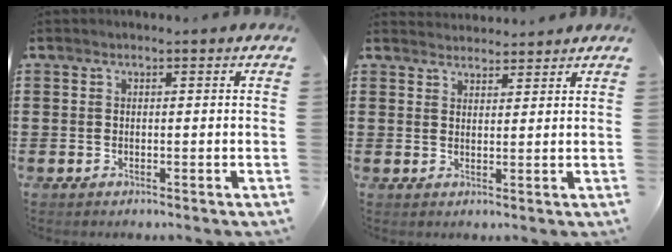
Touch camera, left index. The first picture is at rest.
{"total": 2.2, "force": [2.2, 0.3, -0.3], "torque": [0.000, -0.001, 0.043]}